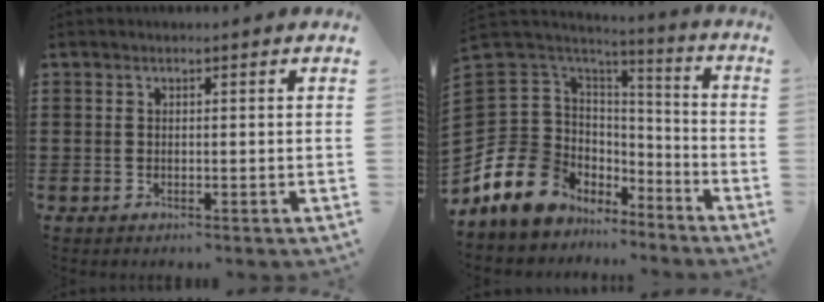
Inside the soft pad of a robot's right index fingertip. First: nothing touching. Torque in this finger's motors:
{"motor_torque": [0.17, 0.46, -0.34, -0.21]}